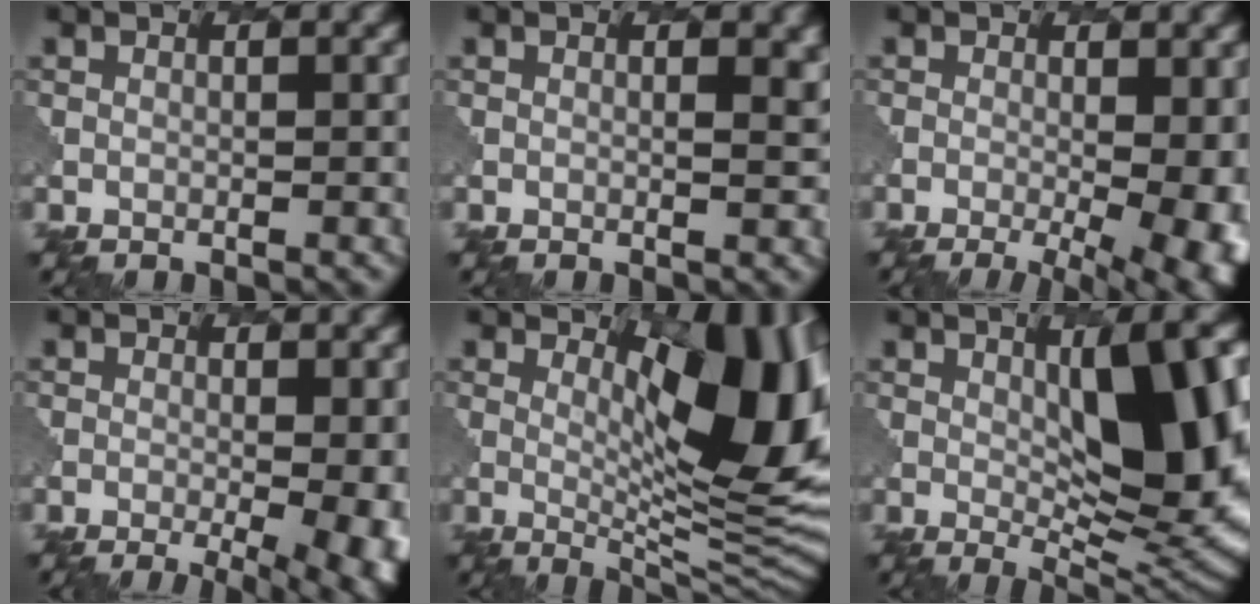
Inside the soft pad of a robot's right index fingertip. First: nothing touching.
{"total": 2.8, "force": [0.6, 1.3, 2.4], "torque": [-0.007, 0.002, 0.007]}
{"total": 10.2, "force": [-1.8, 4.4, 9.0], "torque": [-0.090, -0.009, -0.014]}
{"total": 8.4, "force": [-1.5, 3.5, 7.5], "torque": [-0.063, -0.006, -0.014]}
{"total": 11.2, "force": [2.6, 4.2, 10.1], "torque": [-0.137, -0.002, 0.046]}
{"total": 11.8, "force": [1.6, 4.1, 10.9], "torque": [-0.147, 0.000, 0.028]}